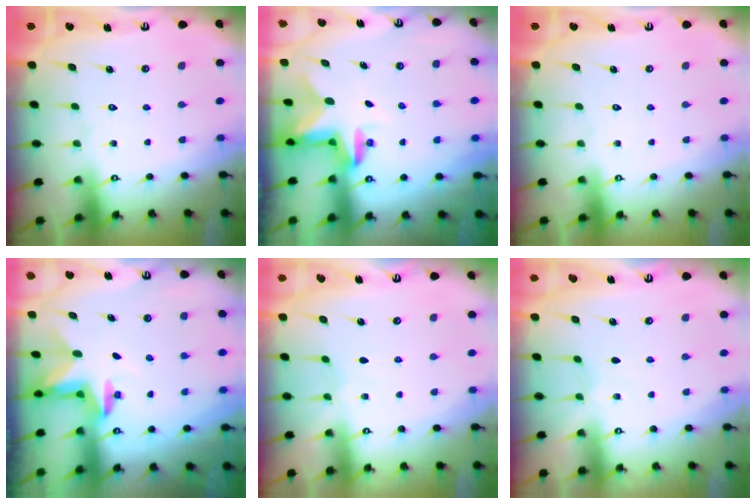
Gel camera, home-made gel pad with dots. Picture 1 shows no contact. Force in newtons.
{"total": 2.5, "press": 2.5, "slide": 0.4}
{"total": 0.0}
{"total": 2.5, "press": 2.5, "slide": 0.4}
{"total": 2.3, "press": 2.3, "slide": 0.4}
{"total": 1.7, "press": 1.7, "slide": 0.4}